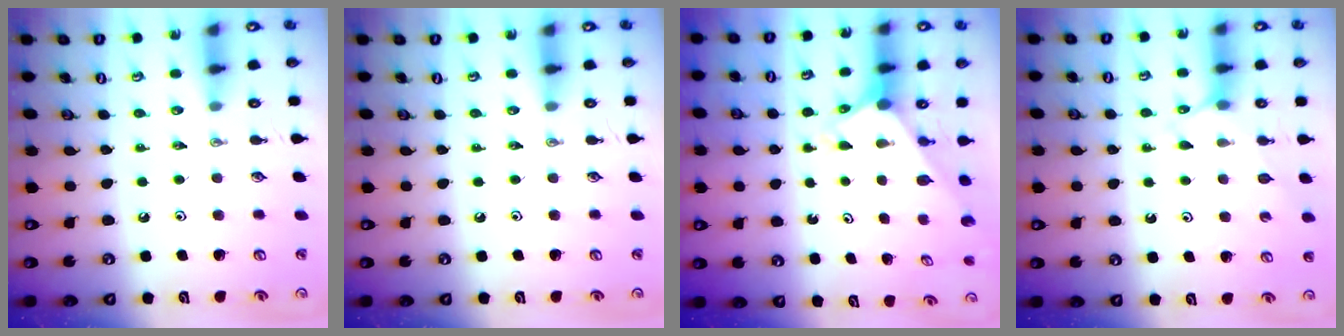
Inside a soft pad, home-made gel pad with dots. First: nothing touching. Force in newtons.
{"total": 0.0}
{"total": 2.0, "press": 2.0, "slide": 0.2}
{"total": 5.9, "press": 5.9, "slide": 0.5}